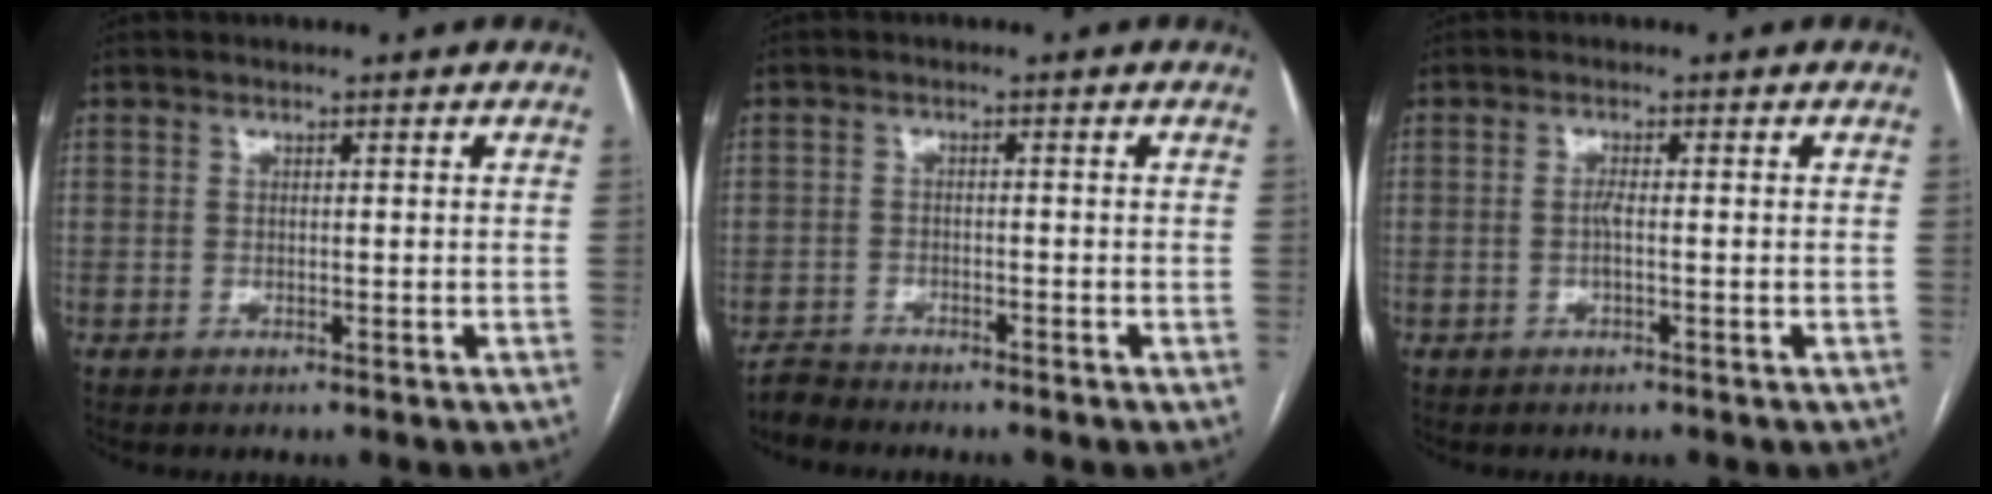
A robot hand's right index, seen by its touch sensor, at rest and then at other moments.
{"total": 2.4, "force": [-2.4, 0.3, -0.4], "torque": [0.010, -0.009, -0.045]}
{"total": 1.3, "force": [-0.3, 0.1, 1.2], "torque": [-0.024, 0.001, -0.006]}